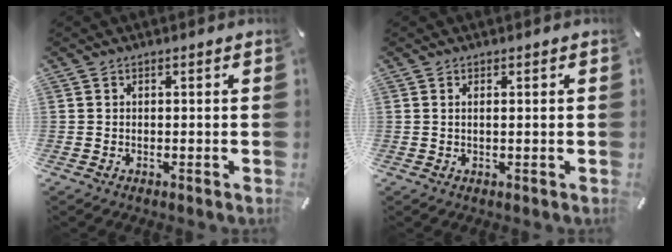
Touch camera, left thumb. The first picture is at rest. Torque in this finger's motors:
{"motor_torque": [-0.08, -0.51, -0.20, 0.17, -0.17]}